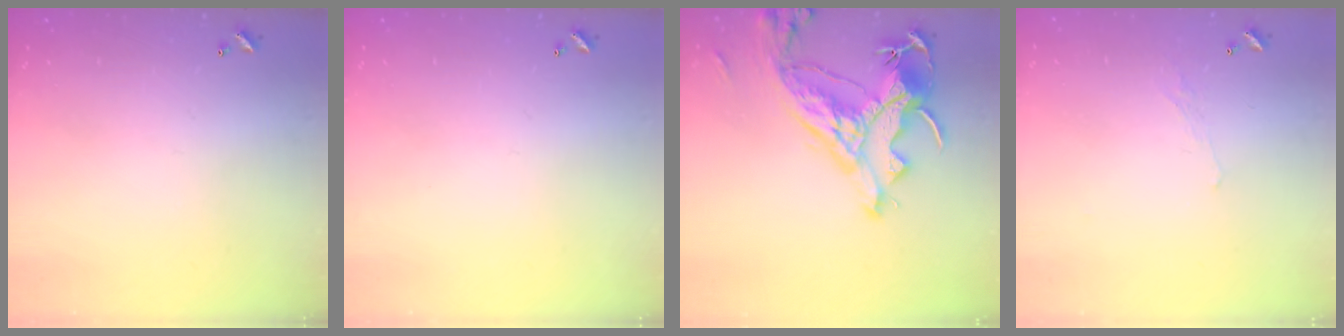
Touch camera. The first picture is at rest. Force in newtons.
{"total": 0.0}
{"total": 14.9, "press": 14.7, "slide": 2.3}
{"total": 0.6, "press": 0.2, "slide": 0.6}